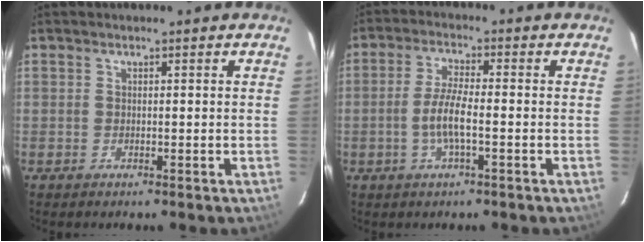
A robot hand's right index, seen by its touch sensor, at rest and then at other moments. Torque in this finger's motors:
{"motor_torque": [1.00, -0.38, 0.62, 0.13]}